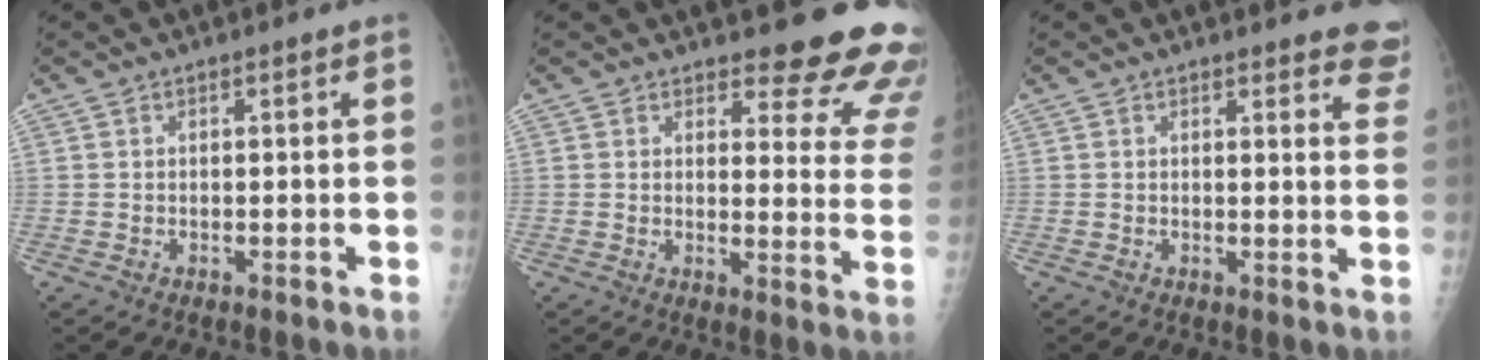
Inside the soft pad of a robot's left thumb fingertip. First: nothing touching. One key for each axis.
{"total": 16.2, "fx": 14.7, "fy": 4.7, "fz": 4.7, "tx": -0.001, "ty": -0.131, "tz": 0.143}
{"total": 7.2, "fx": 6.5, "fy": 2.1, "fz": 2.3, "tx": 0.014, "ty": -0.031, "tz": 0.044}